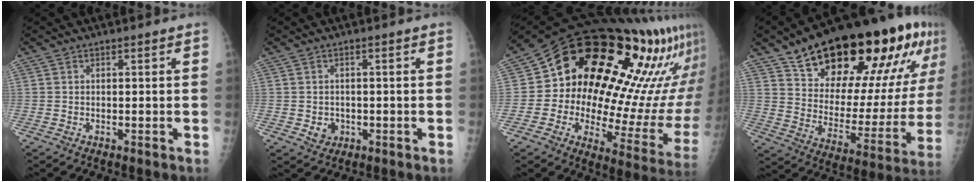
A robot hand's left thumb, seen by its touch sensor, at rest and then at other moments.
{"total": 3.0, "force": [-0.6, 2.7, 1.1], "torque": [-0.002, 0.003, -0.002]}
{"total": 31.4, "force": [13.9, 11.7, 25.6], "torque": [-0.305, -0.003, 0.215]}
{"total": 32.5, "force": [19.7, 12.9, 22.3], "torque": [-0.310, -0.047, 0.305]}